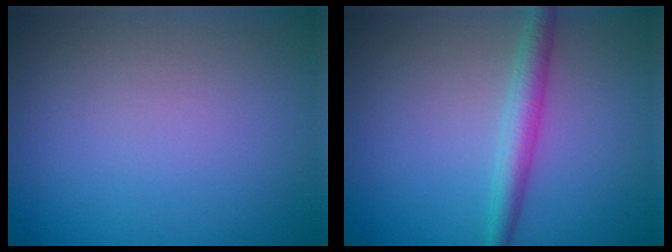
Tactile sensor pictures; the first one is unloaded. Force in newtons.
{"total": 2.9, "press": 2.9, "slide": 0.1}